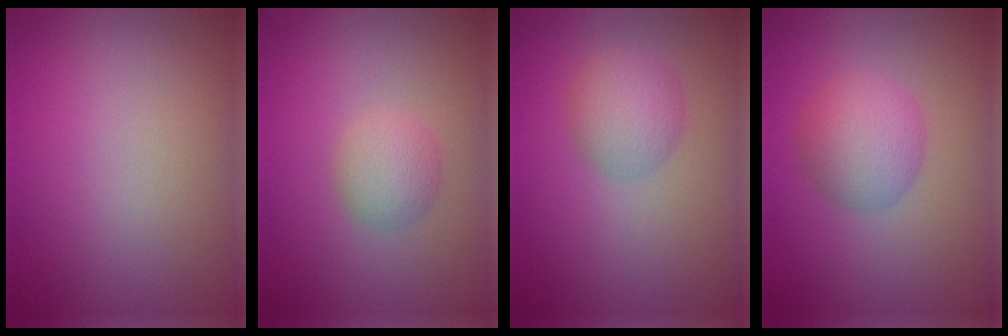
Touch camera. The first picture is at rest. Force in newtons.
{"total": 2.4, "press": 2.4, "slide": 0.1}
{"total": 3.0, "press": 3.0, "slide": 0.1}
{"total": 4.0, "press": 4.0, "slide": 0.0}